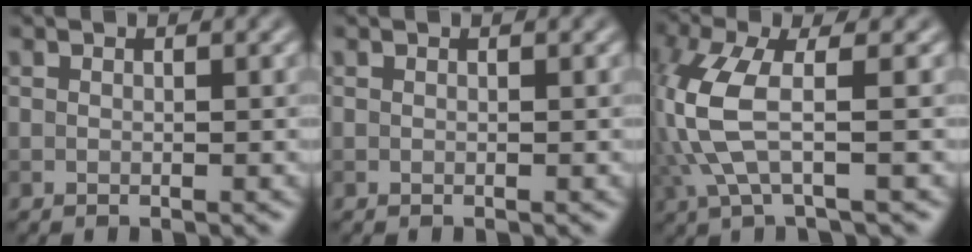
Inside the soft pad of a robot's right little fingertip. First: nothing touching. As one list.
[{"total": 0.0}, {"total": 5.9, "force": [-0.3, 1.7, 5.6], "torque": [-0.152, 0.002, -0.003]}]